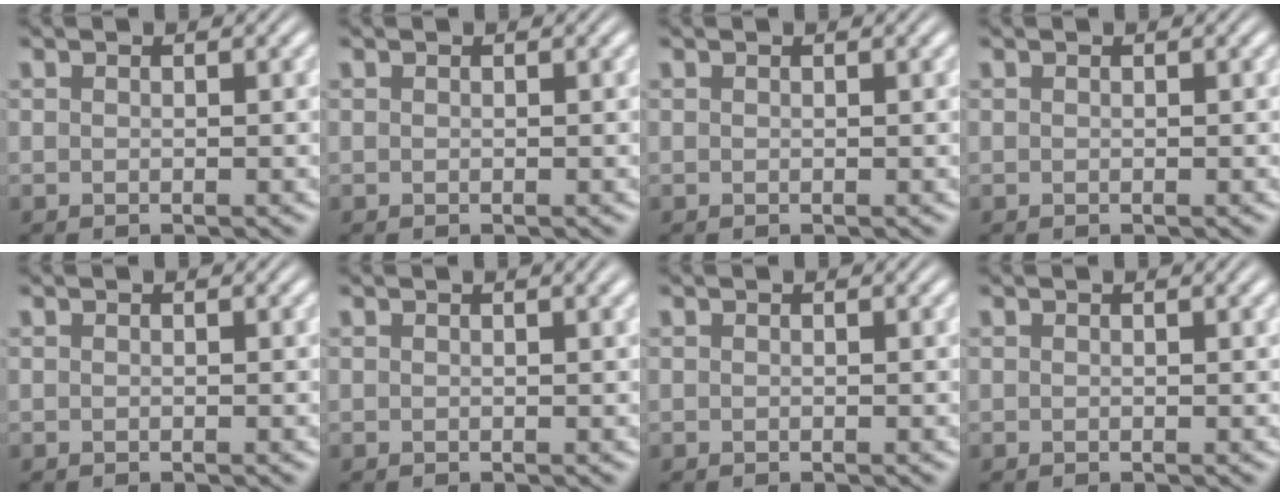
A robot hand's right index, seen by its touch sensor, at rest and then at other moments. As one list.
[{"total": 0.0}, {"total": 0.0}, {"total": 0.0}, {"total": 0.0}, {"total": 0.6, "force": [0.4, -0.2, 0.4], "torque": [-0.002, 0.003, 0.006]}, {"total": 0.0}, {"total": 0.0}]